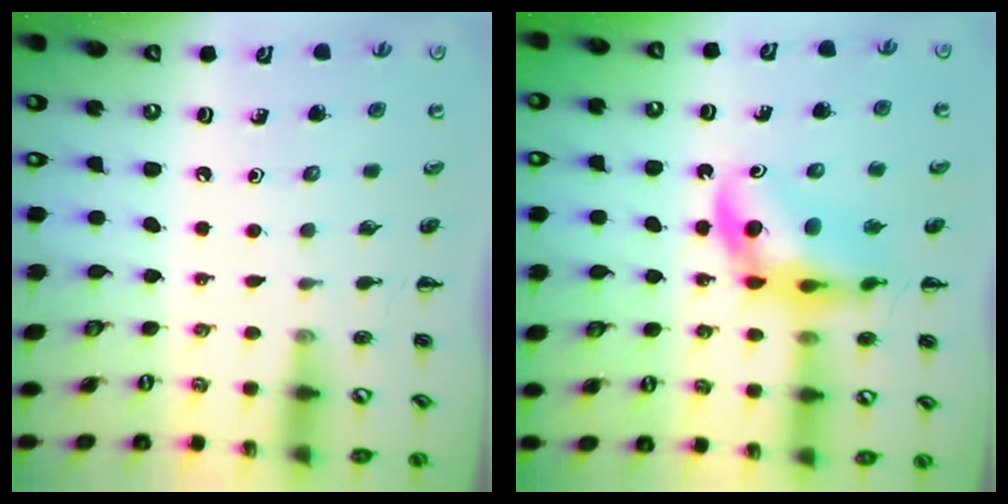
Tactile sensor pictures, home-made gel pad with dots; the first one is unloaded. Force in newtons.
{"total": 11.8, "press": 11.3, "slide": 3.4}